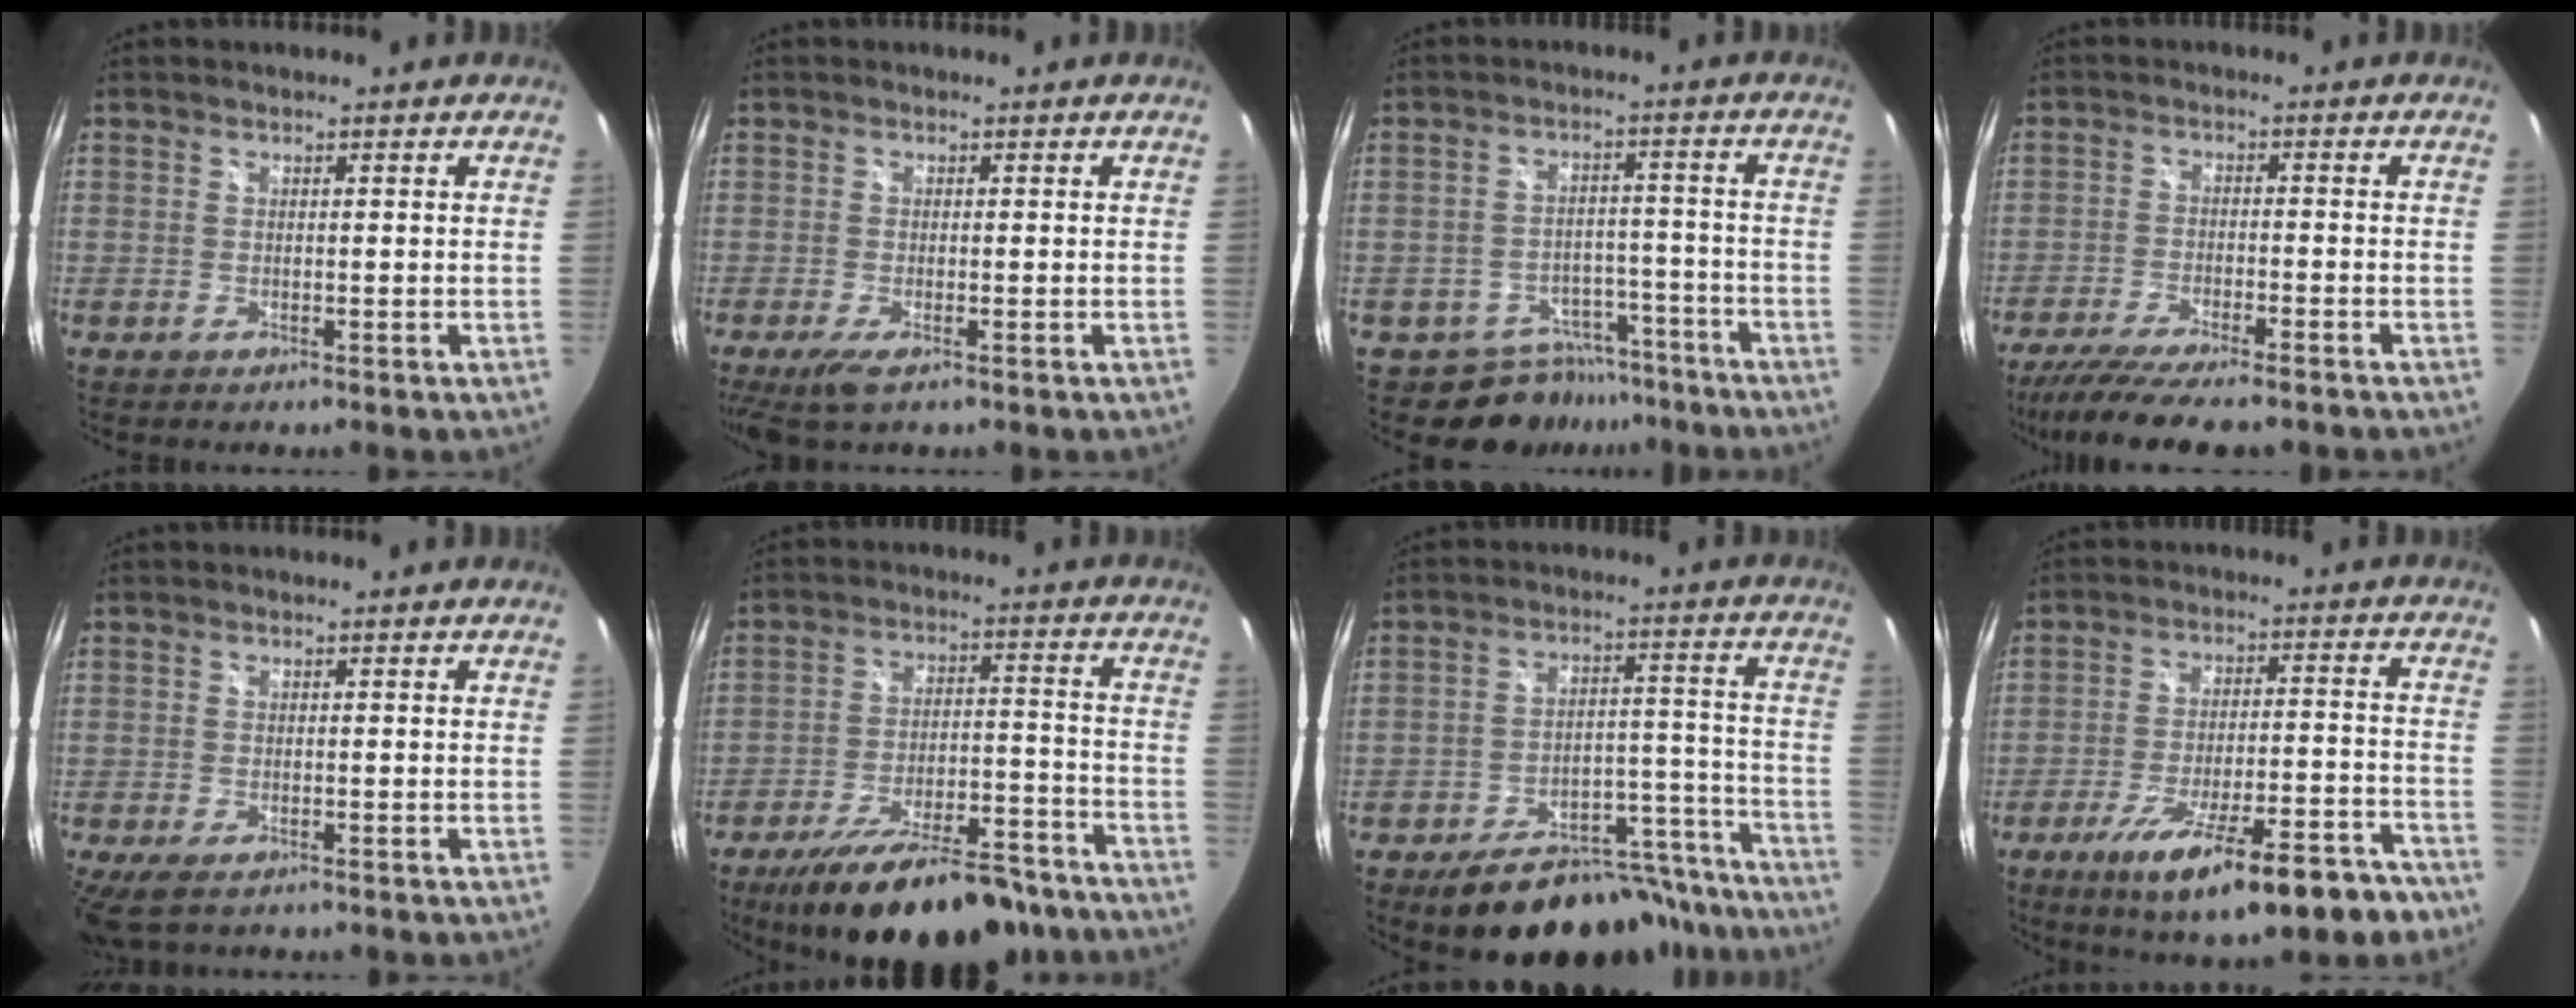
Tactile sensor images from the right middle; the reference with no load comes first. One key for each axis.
{"total": 3.6, "fx": -2.1, "fy": 0.6, "fz": 2.9, "tx": -0.062, "ty": -0.016, "tz": -0.037}
{"total": 9.1, "fx": -7.3, "fy": 5.4, "fz": 1.0, "tx": -0.023, "ty": 0.020, "tz": -0.089}
{"total": 13.5, "fx": -11.4, "fy": 2.1, "fz": 6.9, "tx": -0.146, "ty": -0.041, "tz": -0.184}
{"total": 5.4, "fx": -3.6, "fy": 2.2, "fz": 3.3, "tx": -0.074, "ty": -0.026, "tz": -0.059}
{"total": 22.3, "fx": -17.7, "fy": 6.4, "fz": 12.0, "tx": -0.208, "ty": -0.026, "tz": -0.257}
{"total": 22.3, "fx": -19.2, "fy": 8.3, "fz": 7.6, "tx": -0.114, "ty": 0.045, "tz": -0.239}
{"total": 19.7, "fx": -13.7, "fy": 4.8, "fz": 13.3, "tx": -0.217, "ty": -0.037, "tz": -0.195}